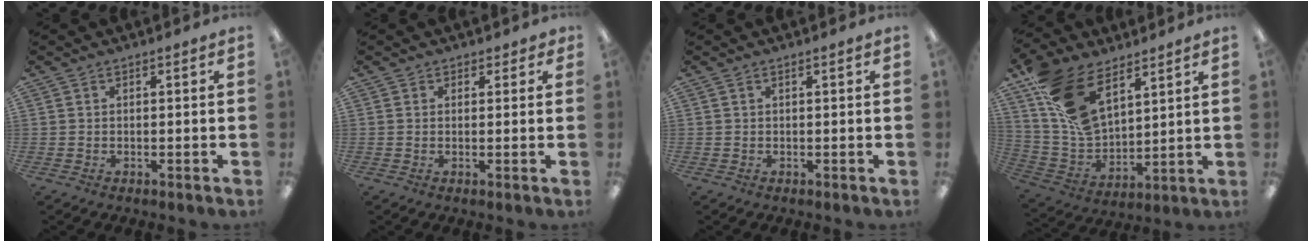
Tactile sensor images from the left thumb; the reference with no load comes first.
{"total": 1.5, "force": [0.8, 1.2, 0.1], "torque": [0.006, -0.001, 0.014]}
{"total": 0.0}
{"total": 18.3, "force": [10.1, 10.2, 11.4], "torque": [-0.242, -0.033, 0.192]}